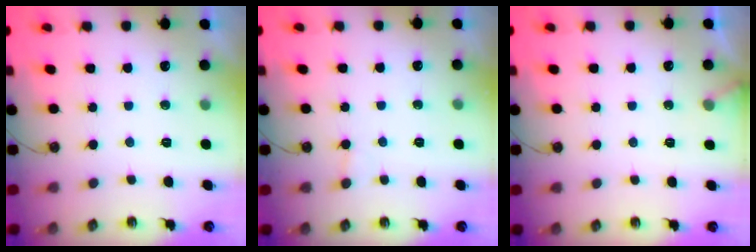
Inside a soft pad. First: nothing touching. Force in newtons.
{"total": 4.5, "press": 4.5, "slide": 0.2}
{"total": 2.4, "press": 2.4, "slide": 0.1}